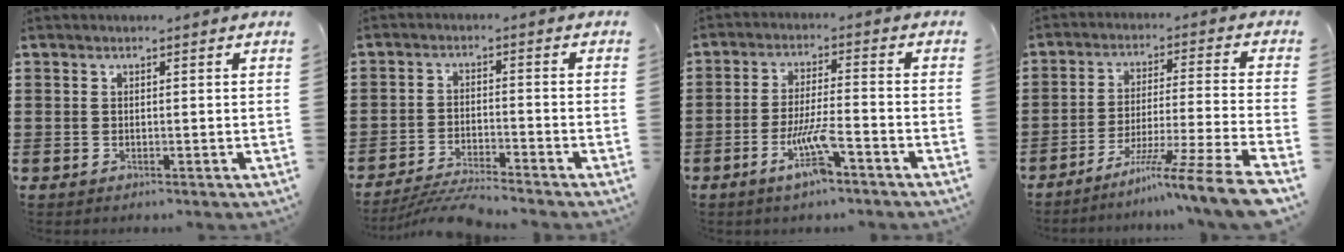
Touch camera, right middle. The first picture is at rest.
{"total": 4.8, "force": [-4.6, 0.0, 1.3], "torque": [-0.028, -0.005, -0.094]}
{"total": 7.6, "force": [-3.9, 1.4, 6.3], "torque": [-0.132, -0.009, -0.073]}
{"total": 9.4, "force": [-7.6, -1.4, 5.5], "torque": [-0.086, -0.010, -0.153]}